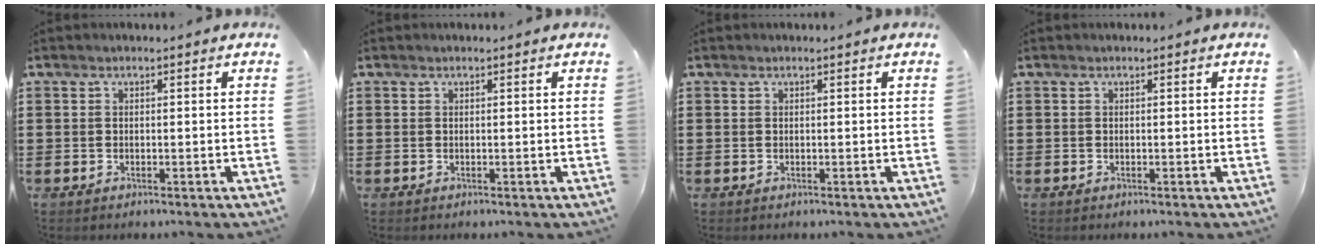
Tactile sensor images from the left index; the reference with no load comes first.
{"total": 0.0}
{"total": 0.0}
{"total": 0.0}